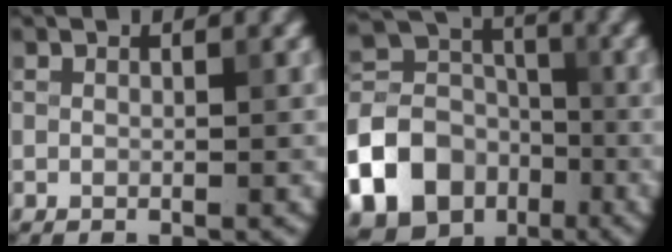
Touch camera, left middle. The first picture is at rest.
{"total": 14.1, "force": [-6.7, 11.3, 5.1], "torque": [-0.126, -0.032, -0.141]}